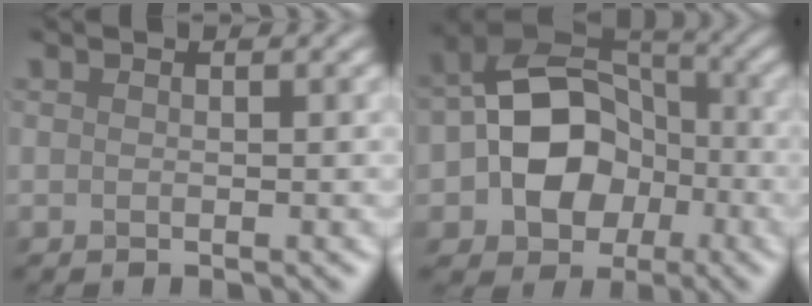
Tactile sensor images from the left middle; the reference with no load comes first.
{"total": 7.8, "force": [-2.4, 6.0, 4.3], "torque": [-0.082, 0.003, -0.035]}